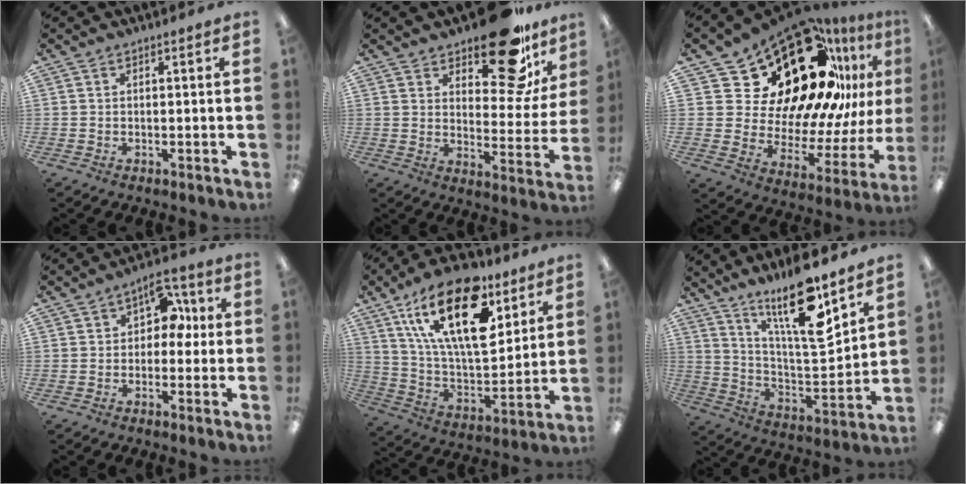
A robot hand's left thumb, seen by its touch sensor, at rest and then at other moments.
{"total": 18.7, "force": [13.4, 7.2, 10.9], "torque": [-0.145, -0.087, 0.221]}
{"total": 31.2, "force": [15.8, 16.9, 20.9], "torque": [-0.343, -0.119, 0.302]}
{"total": 7.6, "force": [2.6, 5.3, 4.8], "torque": [-0.059, -0.003, 0.042]}
{"total": 24.5, "force": [13.8, 10.6, 17.3], "torque": [-0.313, -0.067, 0.229]}
{"total": 17.6, "force": [12.9, 4.1, 11.3], "torque": [-0.195, -0.078, 0.212]}